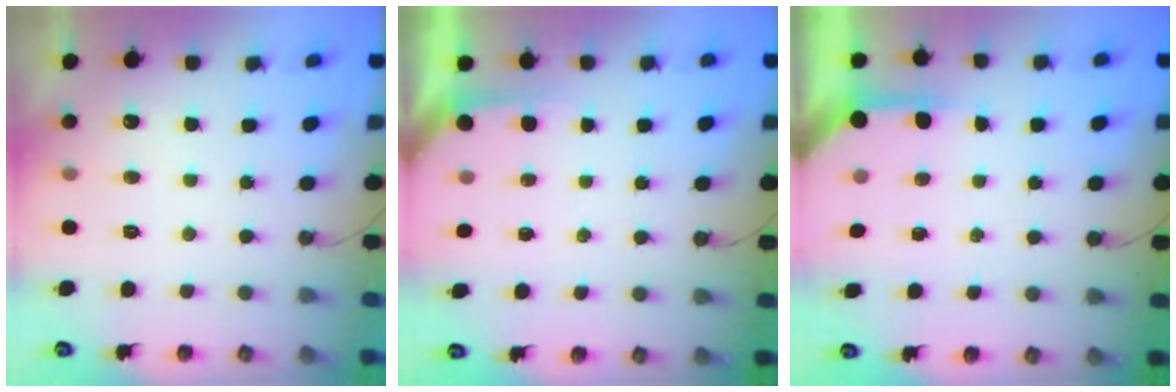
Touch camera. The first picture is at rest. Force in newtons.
{"total": 1.9, "press": 1.9, "slide": 0.2}
{"total": 4.0, "press": 4.0, "slide": 0.4}